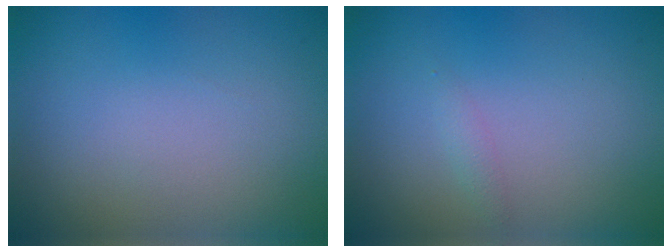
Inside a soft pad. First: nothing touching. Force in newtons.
{"total": 0.7, "press": 0.7, "slide": 0.0}